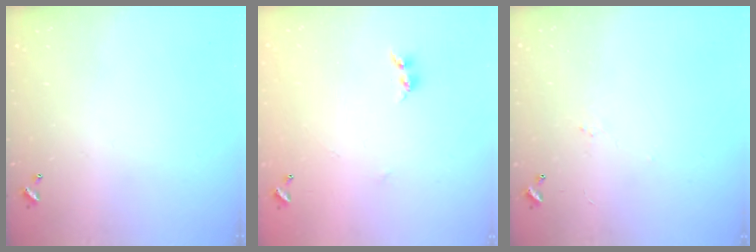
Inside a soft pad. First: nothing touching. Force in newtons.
{"total": 6.7, "press": 6.7, "slide": 0.5}
{"total": 1.9, "press": 1.8, "slide": 0.6}